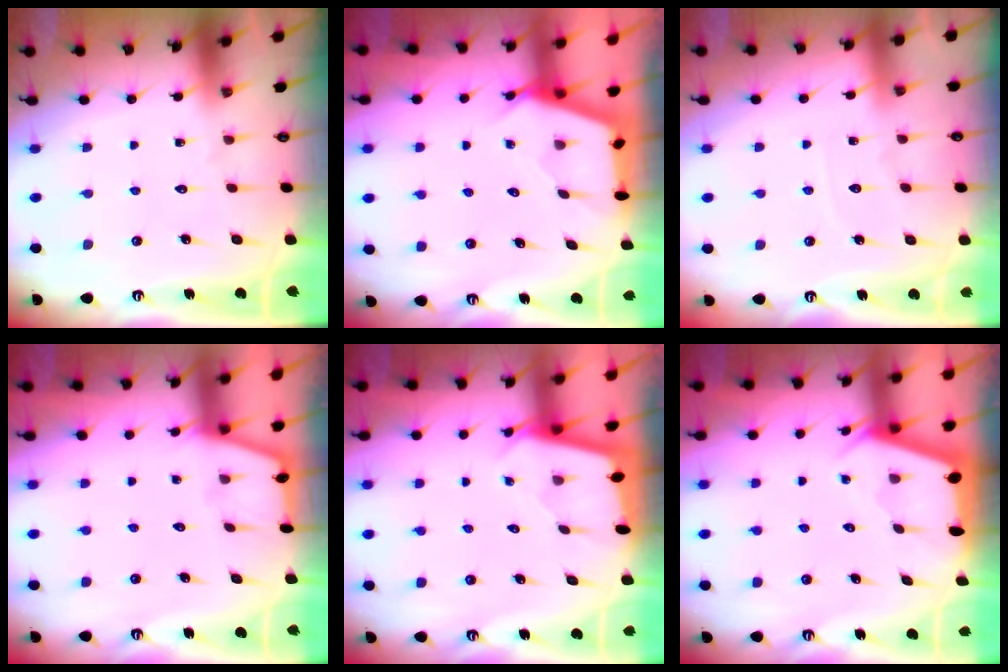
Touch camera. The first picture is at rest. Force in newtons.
{"total": 2.8, "press": 2.7, "slide": 0.4}
{"total": 3.8, "press": 3.7, "slide": 0.5}
{"total": 1.2, "press": 1.2, "slide": 0.3}
{"total": 1.7, "press": 1.7, "slide": 0.1}
{"total": 2.4, "press": 2.4, "slide": 0.3}